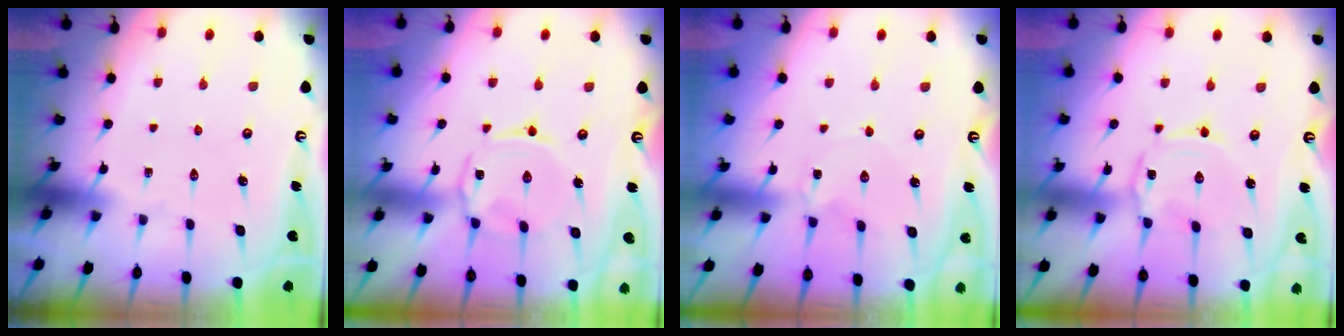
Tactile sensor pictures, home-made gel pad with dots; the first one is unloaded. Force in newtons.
{"total": 2.9, "press": 2.9, "slide": 0.5}
{"total": 1.4, "press": 1.4, "slide": 0.2}
{"total": 1.8, "press": 1.8, "slide": 0.2}